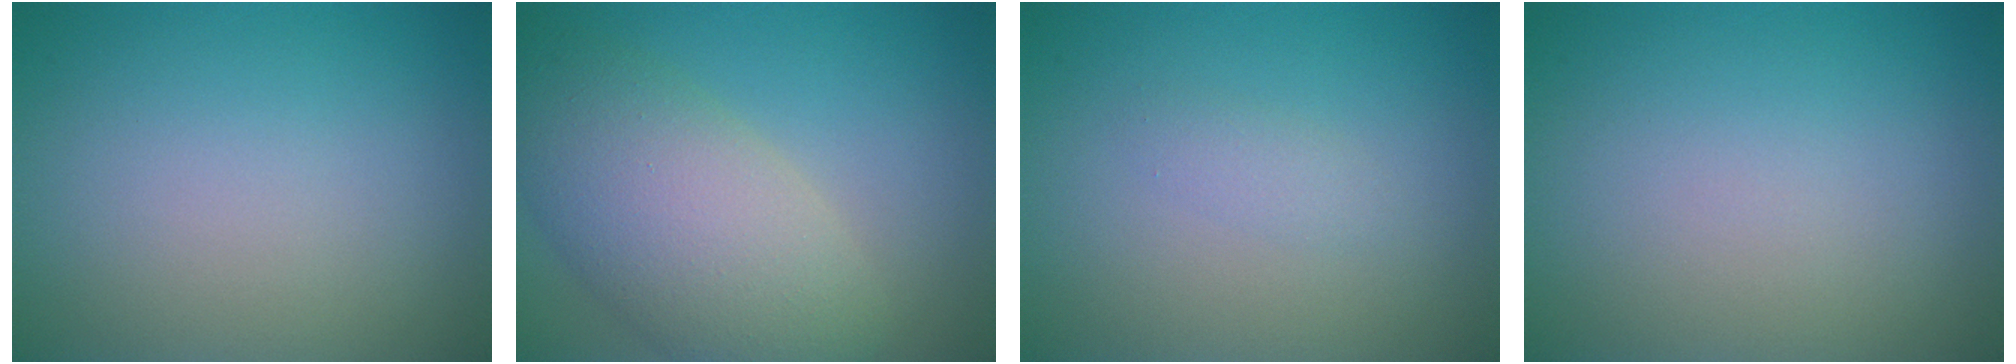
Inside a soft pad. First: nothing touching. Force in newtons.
{"total": 8.0, "press": 8.0, "slide": 0.7}
{"total": 1.0, "press": 1.0, "slide": 0.1}
{"total": 0.0}